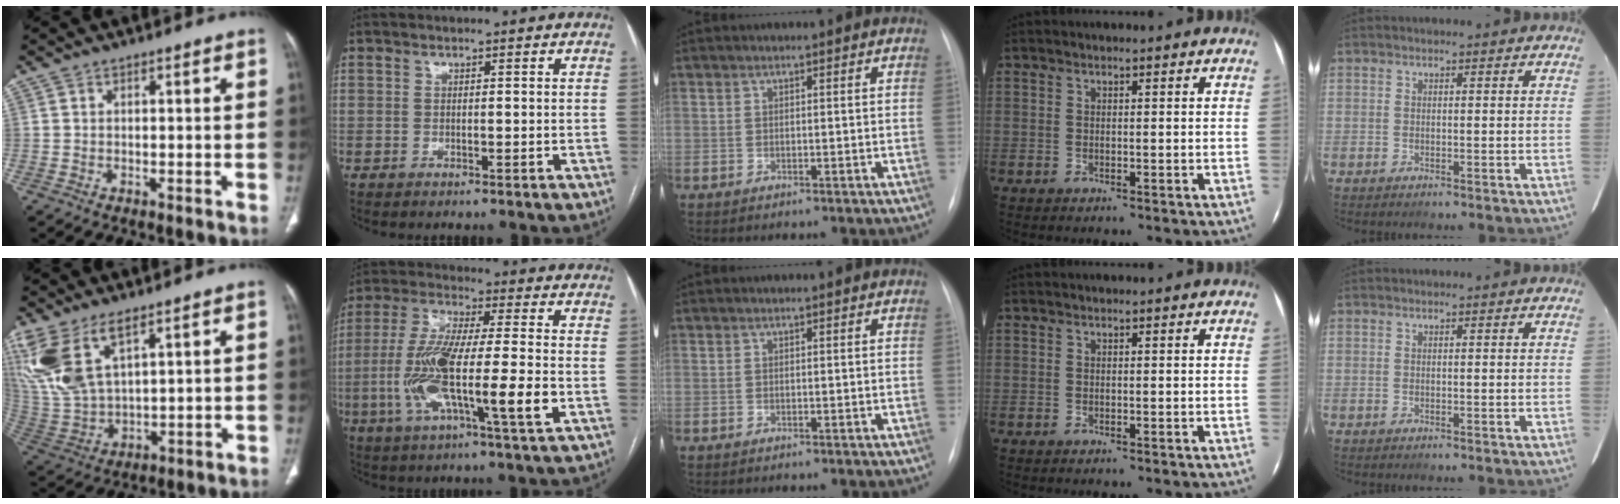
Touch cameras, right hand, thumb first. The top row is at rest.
{"thumb": {"total": 13.8, "force": [7.1, 6.2, 10.1], "torque": [-0.232, -0.017, 0.162]}, "index": {"total": 15.7, "force": [-3.5, 1.4, 15.2], "torque": [-0.296, -0.007, -0.066]}}